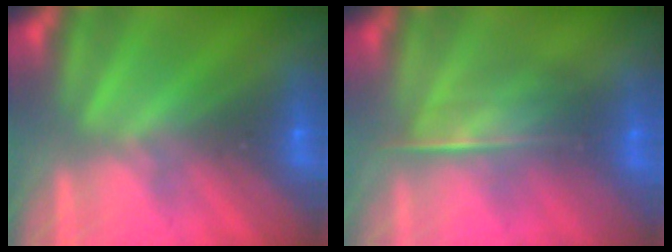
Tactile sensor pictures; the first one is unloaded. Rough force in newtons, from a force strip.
{"total": 2.1}